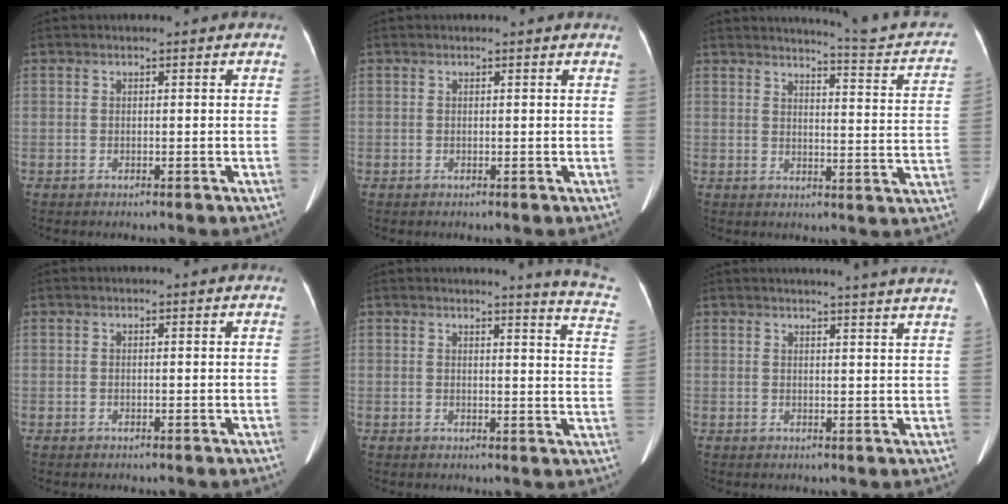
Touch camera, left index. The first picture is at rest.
{"total": 1.1, "force": [1.1, 0.1, 0.2], "torque": [-0.011, 0.000, 0.005]}
{"total": 12.4, "force": [11.8, 0.1, 3.7], "torque": [-0.038, -0.058, 0.121]}
{"total": 0.0}
{"total": 9.4, "force": [9.0, -1.3, 2.1], "torque": [-0.023, -0.085, 0.074]}
{"total": 13.0, "force": [12.3, -1.1, 4.2], "torque": [-0.057, -0.043, 0.125]}